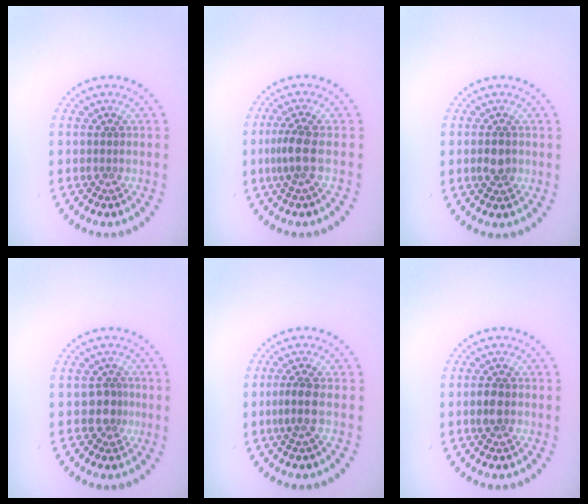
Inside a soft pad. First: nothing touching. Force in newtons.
{"total": 2.3, "press": 1.9, "slide": 1.3}
{"total": 2.0, "press": 2.0, "slide": 0.3}
{"total": 2.2, "press": 1.7, "slide": 1.3}
{"total": 2.0, "press": 1.7, "slide": 1.1}
{"total": 1.8, "press": 1.8, "slide": 0.1}